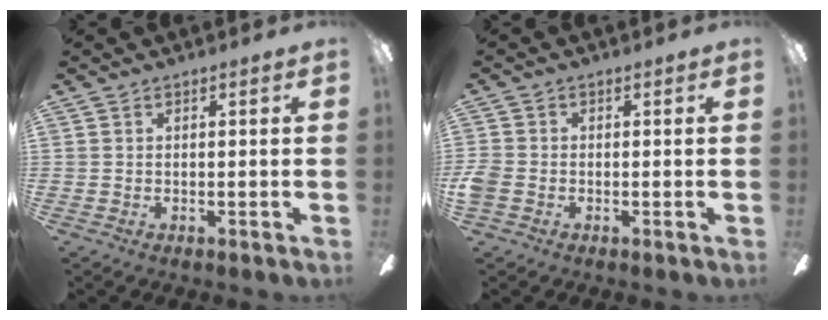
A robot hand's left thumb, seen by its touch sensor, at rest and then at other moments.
{"total": 3.2, "force": [-1.1, 2.5, 1.8], "torque": [-0.033, 0.008, -0.019]}